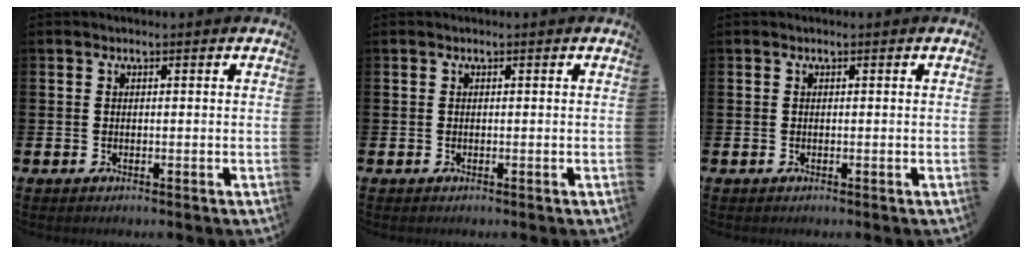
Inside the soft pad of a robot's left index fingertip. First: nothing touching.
{"total": 0.0}
{"total": 0.0}